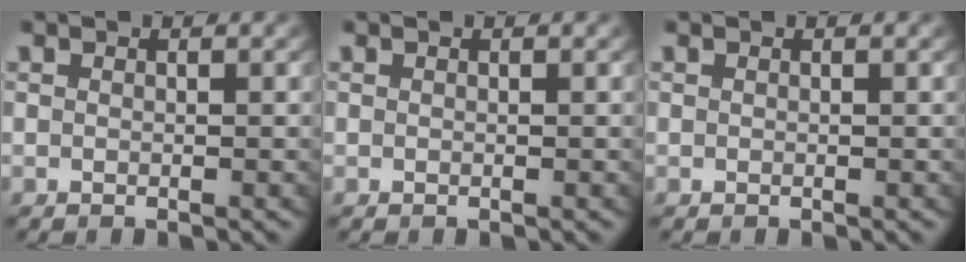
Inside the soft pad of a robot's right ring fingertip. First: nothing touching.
{"total": 0.6, "force": [-0.1, -0.6, -0.3], "torque": [0.005, -0.013, 0.009]}
{"total": 0.0}